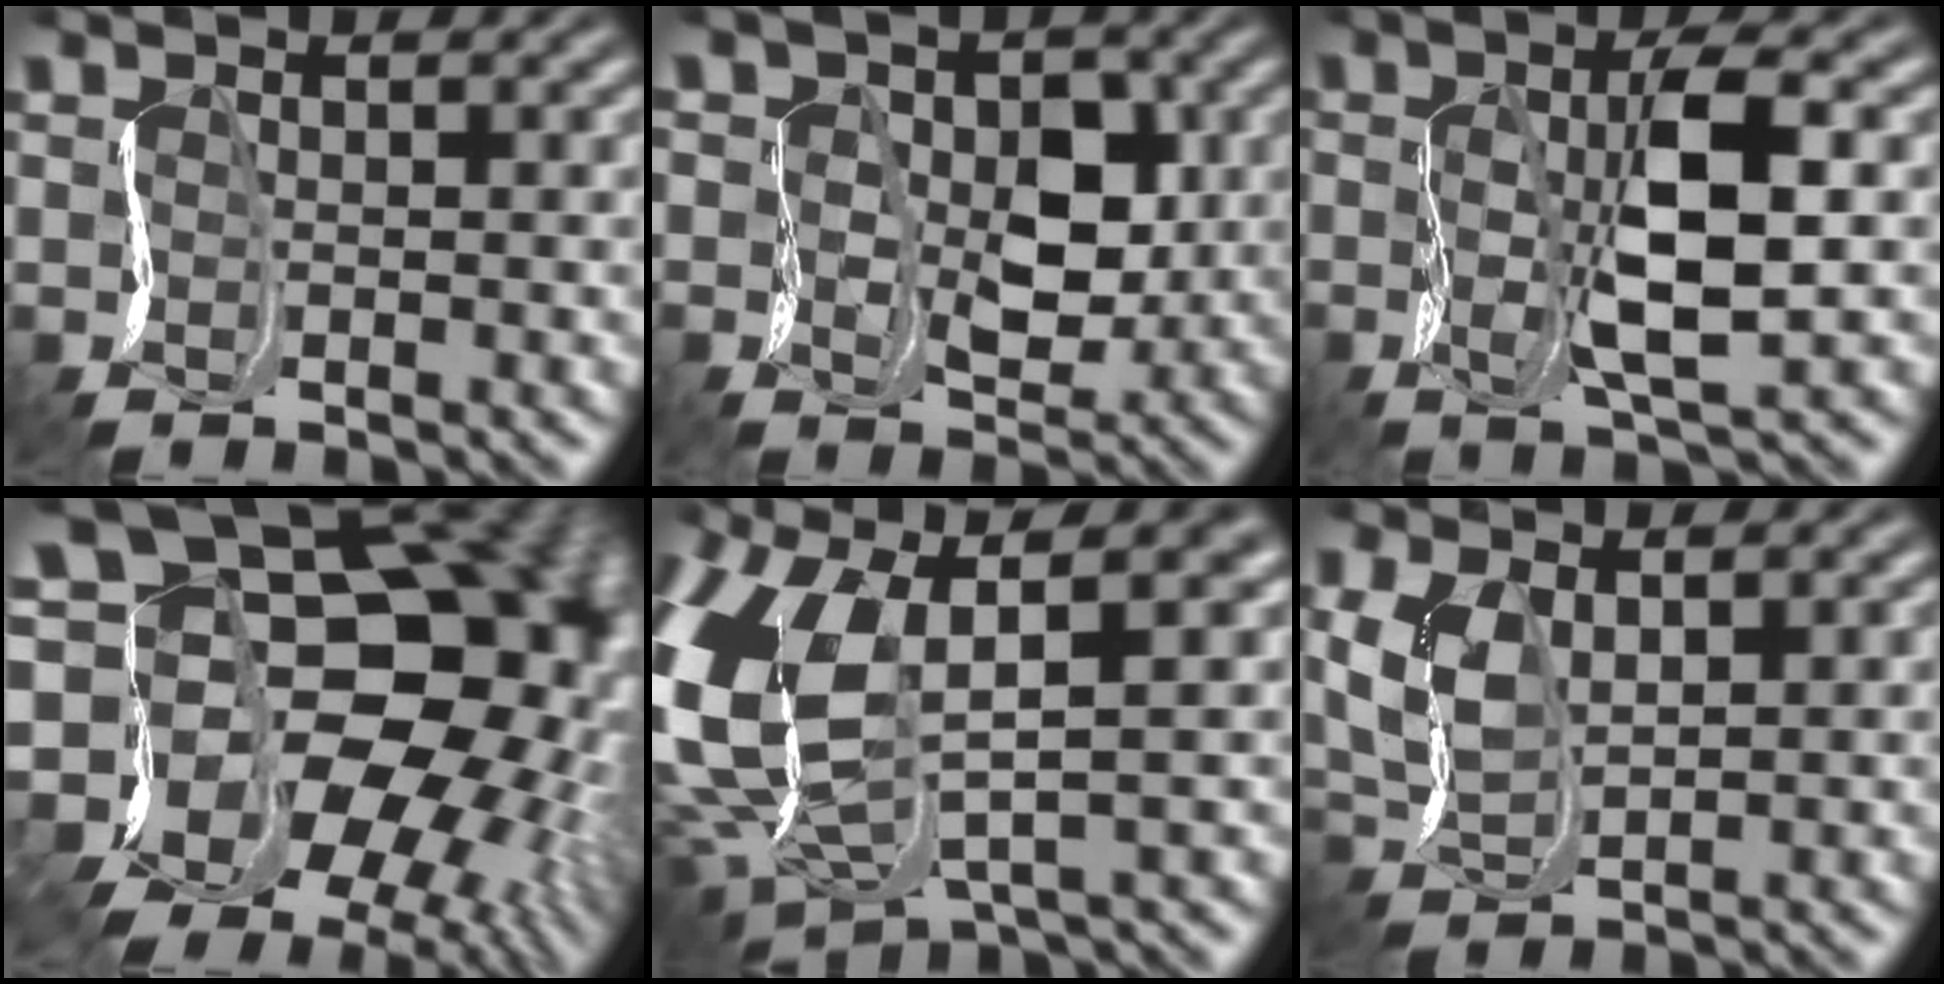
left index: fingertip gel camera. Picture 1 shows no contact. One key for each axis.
{"total": 4.0, "fx": -0.3, "fy": 3.0, "fz": 2.6, "tx": -0.061, "ty": -0.011, "tz": 0.005}
{"total": 5.0, "fx": -0.1, "fy": 0.9, "fz": 4.9, "tx": -0.108, "ty": 0.000, "tz": 0.002}
{"total": 20.1, "fx": -2.2, "fy": 16.2, "fz": 11.8, "tx": -0.170, "ty": 0.040, "tz": -0.059}
{"total": 10.1, "fx": 1.2, "fy": 5.4, "fz": 8.4, "tx": -0.233, "ty": -0.019, "tz": 0.037}
{"total": 2.9, "fx": 0.9, "fy": 1.3, "fz": 2.4, "tx": -0.088, "ty": -0.002, "tz": 0.023}